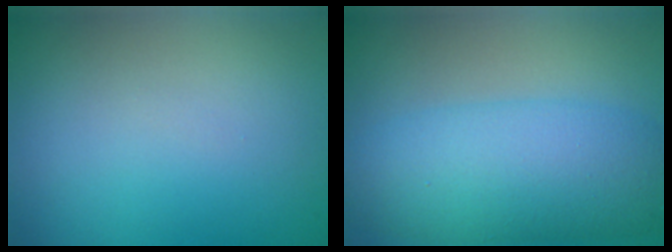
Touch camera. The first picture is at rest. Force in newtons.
{"total": 7.1, "press": 7.1, "slide": 0.1}